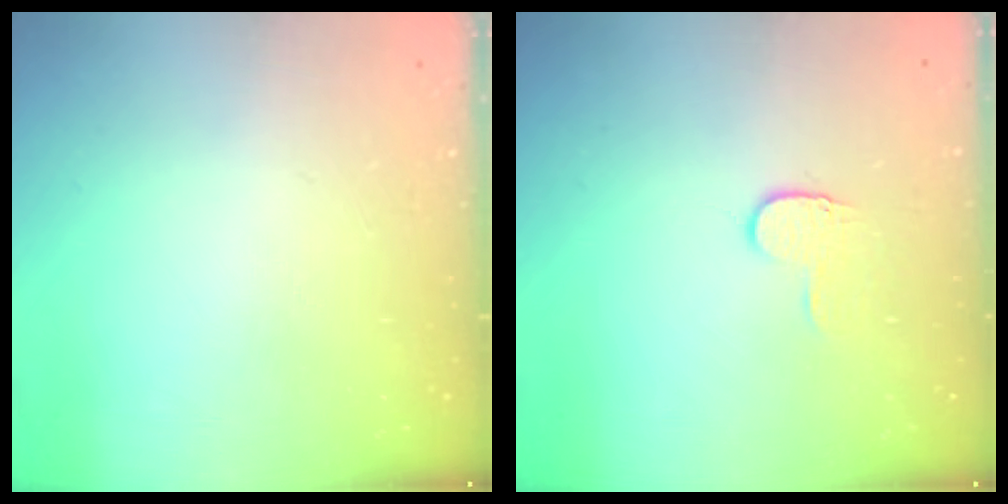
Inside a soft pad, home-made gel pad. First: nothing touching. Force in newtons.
{"total": 5.8, "press": 5.8, "slide": 0.5}